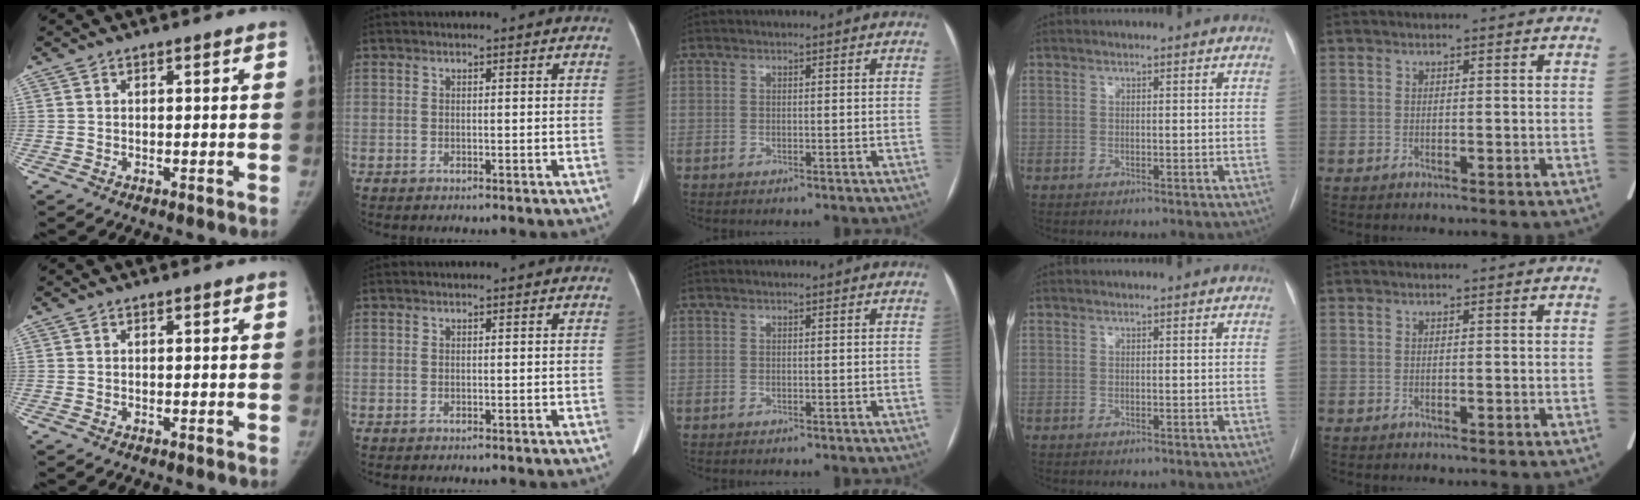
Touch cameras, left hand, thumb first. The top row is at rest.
{}